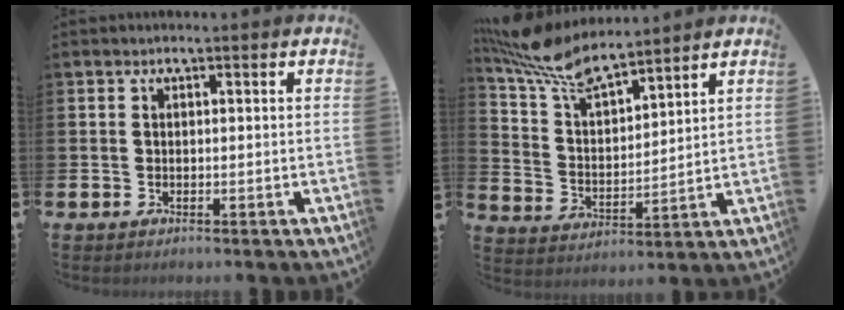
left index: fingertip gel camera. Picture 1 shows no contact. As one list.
[{"total": 9.1, "force": [8.1, 2.0, 3.7], "torque": [-0.101, -0.042, 0.147]}]